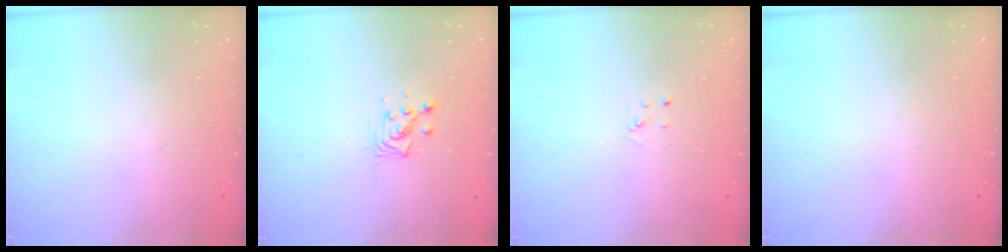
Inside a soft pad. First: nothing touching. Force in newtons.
{"total": 3.7, "press": 3.7, "slide": 0.3}
{"total": 2.0, "press": 2.0, "slide": 0.1}
{"total": 0.0}